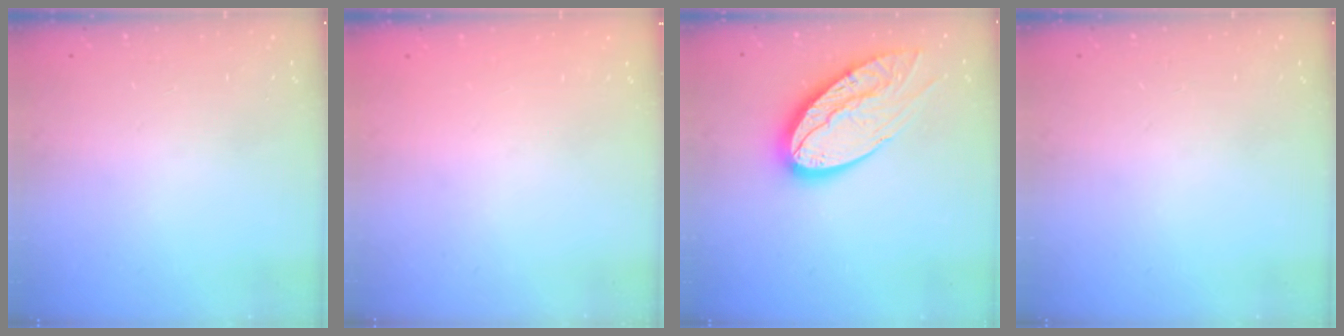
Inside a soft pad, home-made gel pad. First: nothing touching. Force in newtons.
{"total": 0.0}
{"total": 19.8, "press": 19.8, "slide": 1.2}
{"total": 0.0}